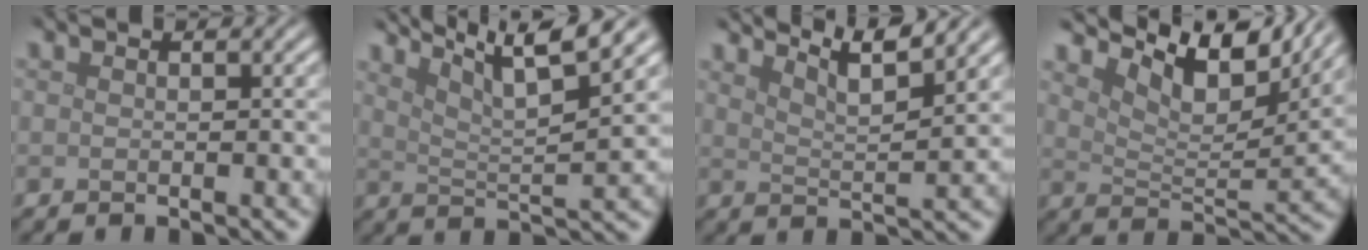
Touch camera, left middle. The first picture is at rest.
{"total": 8.5, "force": [6.3, 1.4, 5.5], "torque": [-0.092, 0.014, 0.089]}
{"total": 5.4, "force": [4.4, 0.8, 3.0], "torque": [-0.040, 0.009, 0.051]}
{"total": 8.4, "force": [6.0, 3.0, 5.1], "torque": [-0.082, 0.001, 0.102]}